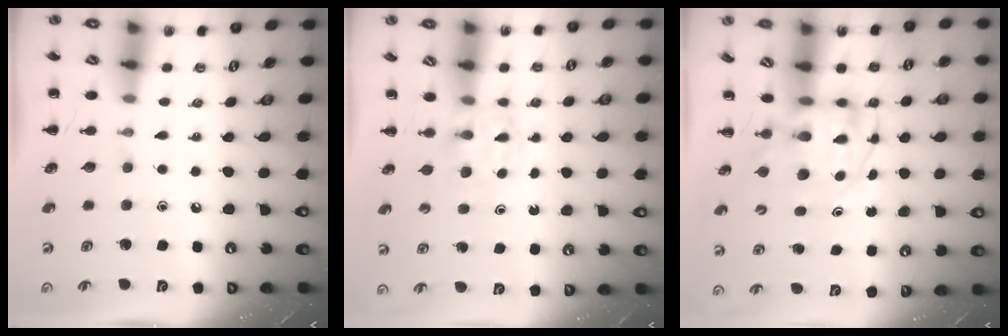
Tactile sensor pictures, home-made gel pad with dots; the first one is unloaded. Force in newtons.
{"total": 2.6, "press": 2.4, "slide": 1.1}
{"total": 3.8, "press": 3.7, "slide": 0.7}